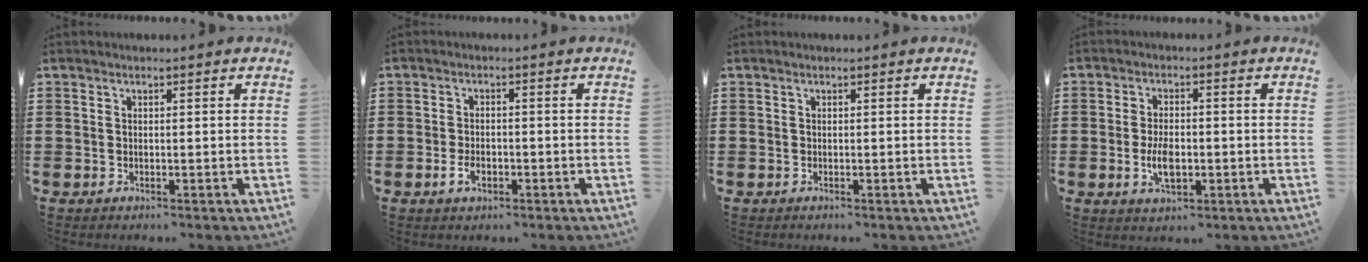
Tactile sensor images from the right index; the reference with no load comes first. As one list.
[{"total": 2.6, "force": [-1.3, 1.3, 1.8], "torque": [-0.035, -0.001, -0.024]}, {"total": 0.0}, {"total": 4.8, "force": [-1.0, 2.4, 4.1], "torque": [-0.091, -0.003, -0.020]}]